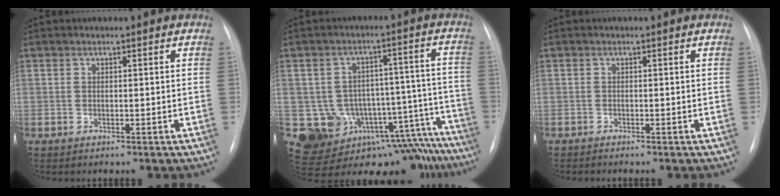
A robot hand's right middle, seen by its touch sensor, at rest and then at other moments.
{"total": 18.0, "force": [-12.7, 10.6, 7.2], "torque": [-0.063, 0.074, -0.150]}
{"total": 0.8, "force": [-0.7, 0.2, 0.3], "torque": [-0.011, -0.003, -0.012]}